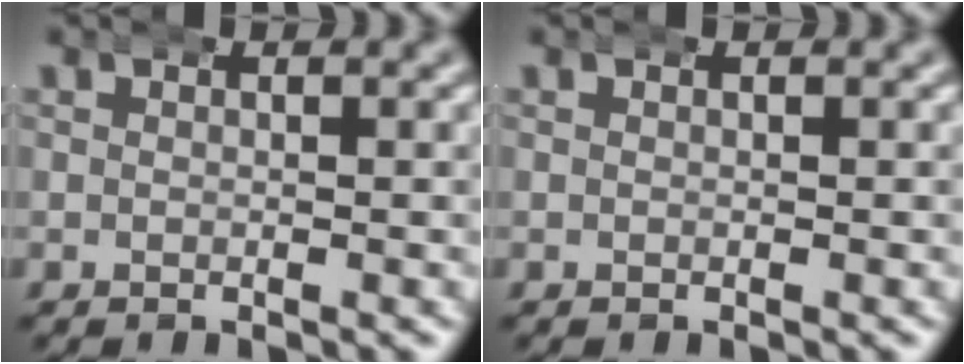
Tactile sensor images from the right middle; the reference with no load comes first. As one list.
[{"total": 0.0}]